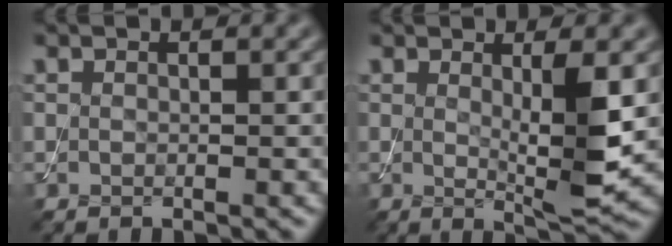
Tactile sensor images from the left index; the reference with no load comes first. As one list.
[{"total": 4.5, "force": [0.5, 0.7, 4.5], "torque": [-0.072, -0.013, 0.012]}]